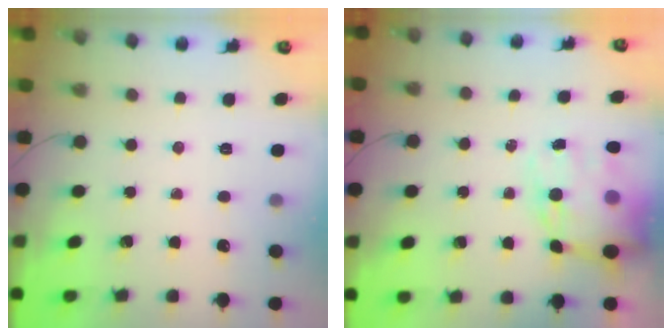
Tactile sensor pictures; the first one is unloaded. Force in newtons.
{"total": 15.1, "press": 14.7, "slide": 3.3}